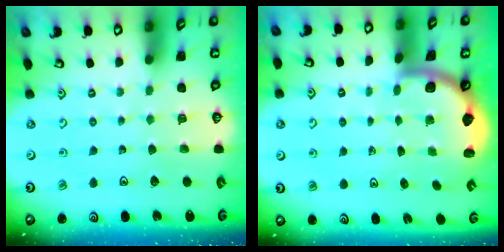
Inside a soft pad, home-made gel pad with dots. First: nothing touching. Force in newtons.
{"total": 1.8, "press": 1.8, "slide": 0.1}